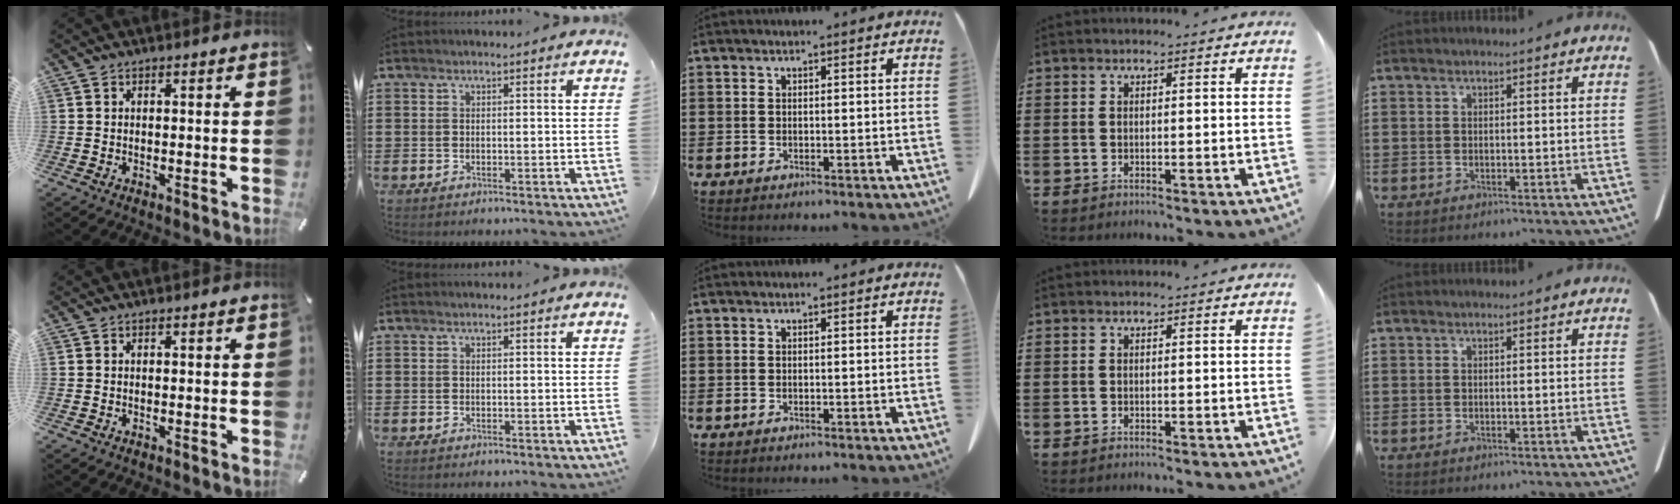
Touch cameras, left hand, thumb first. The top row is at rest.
{}